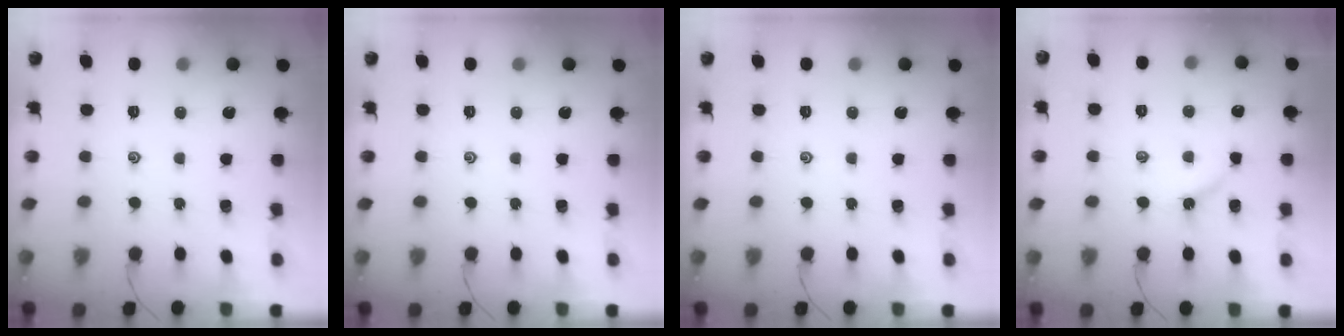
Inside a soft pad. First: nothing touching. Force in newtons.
{"total": 0.0}
{"total": 0.0}
{"total": 2.8, "press": 2.8, "slide": 0.4}